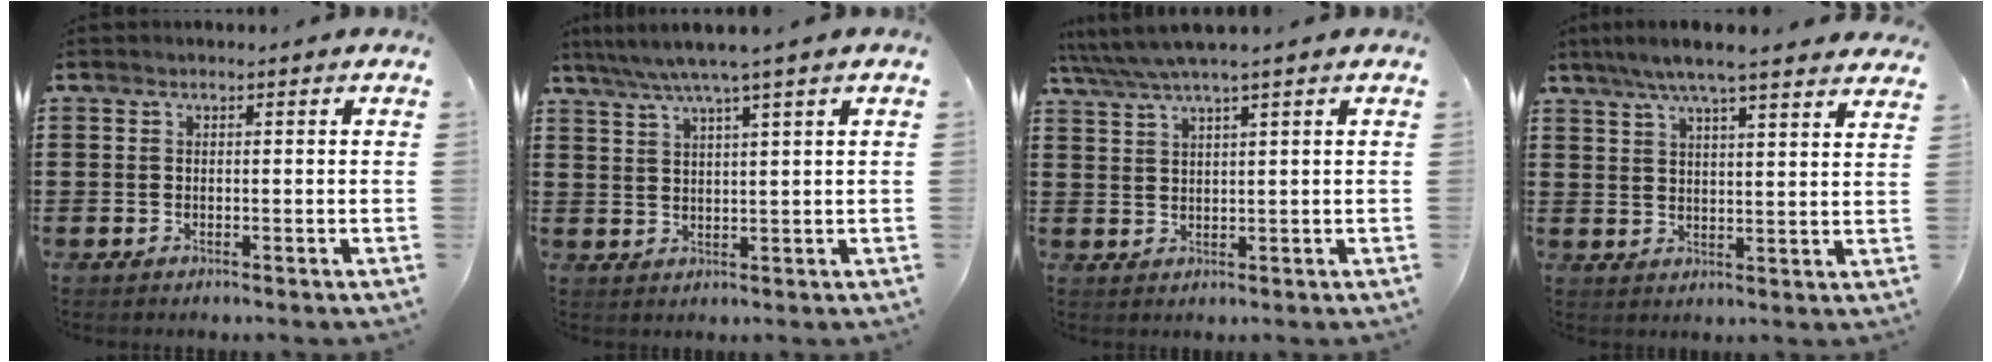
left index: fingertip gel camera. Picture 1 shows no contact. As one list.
[{"total": 4.1, "force": [2.9, -0.6, 2.8], "torque": [-0.062, -0.011, 0.049]}, {"total": 3.6, "force": [2.7, -0.1, 2.4], "torque": [-0.055, -0.005, 0.047]}, {"total": 6.3, "force": [5.4, 0.1, 3.2], "torque": [-0.079, -0.015, 0.095]}]